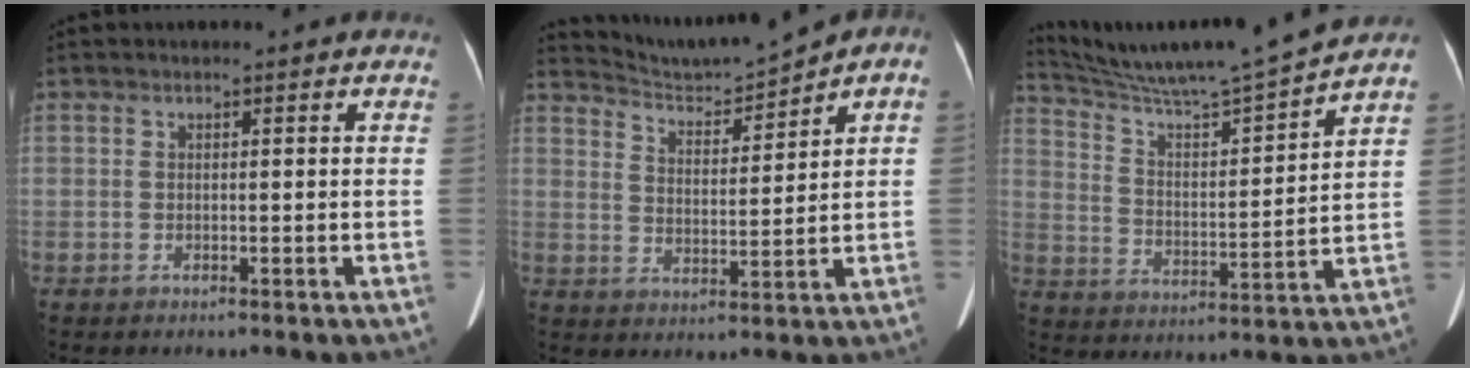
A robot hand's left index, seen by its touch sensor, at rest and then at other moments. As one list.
[{"total": 6.5, "force": [6.4, -0.3, 1.1], "torque": [-0.021, 0.008, 0.129]}, {"total": 14.6, "force": [13.6, -2.3, 4.9], "torque": [-0.097, -0.025, 0.228]}]